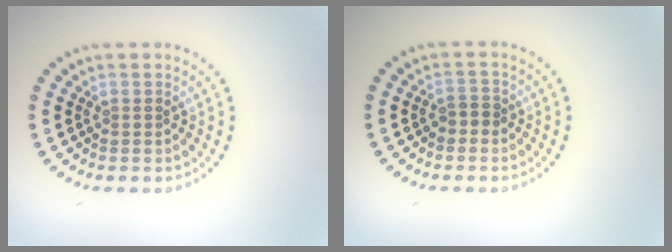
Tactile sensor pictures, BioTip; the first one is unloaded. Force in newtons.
{"total": 1.2, "press": 1.0, "slide": 0.7}